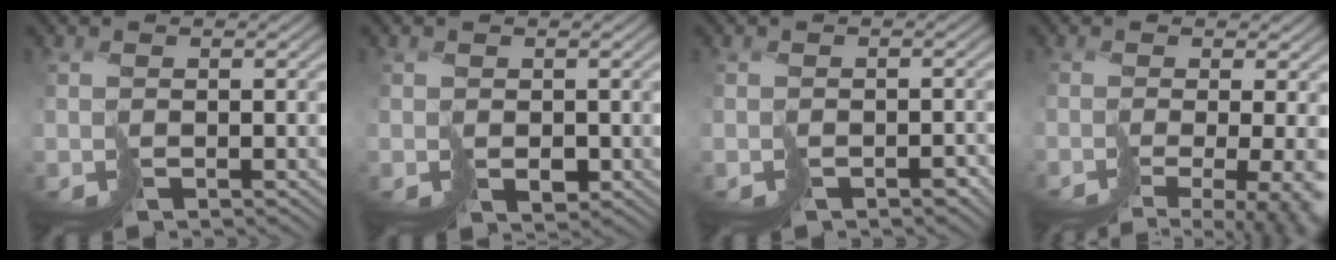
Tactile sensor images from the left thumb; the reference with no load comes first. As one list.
[{"total": 1.5, "force": [0.6, 1.2, 0.7], "torque": [-0.008, -0.001, 0.015]}, {"total": 2.3, "force": [-1.5, 1.4, 1.0], "torque": [-0.001, -0.004, -0.021]}, {"total": 9.5, "force": [-3.7, 3.5, 8.0], "torque": [-0.106, -0.037, 0.002]}]